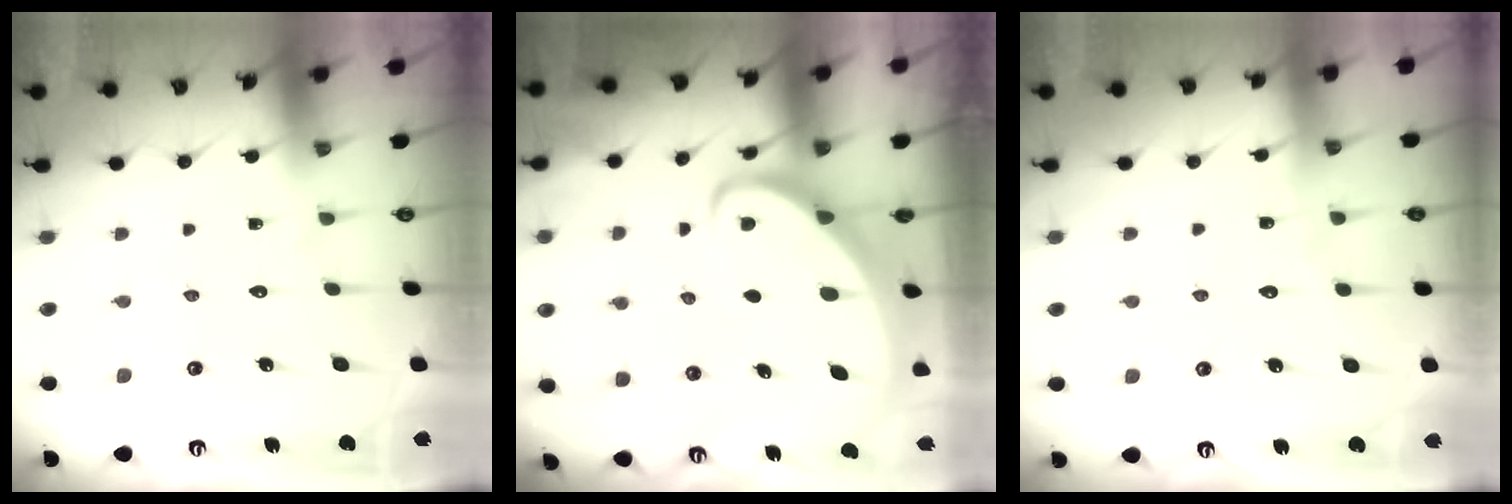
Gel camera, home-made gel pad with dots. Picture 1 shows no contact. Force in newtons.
{"total": 3.6, "press": 3.6, "slide": 0.5}
{"total": 3.0, "press": 3.0, "slide": 0.2}